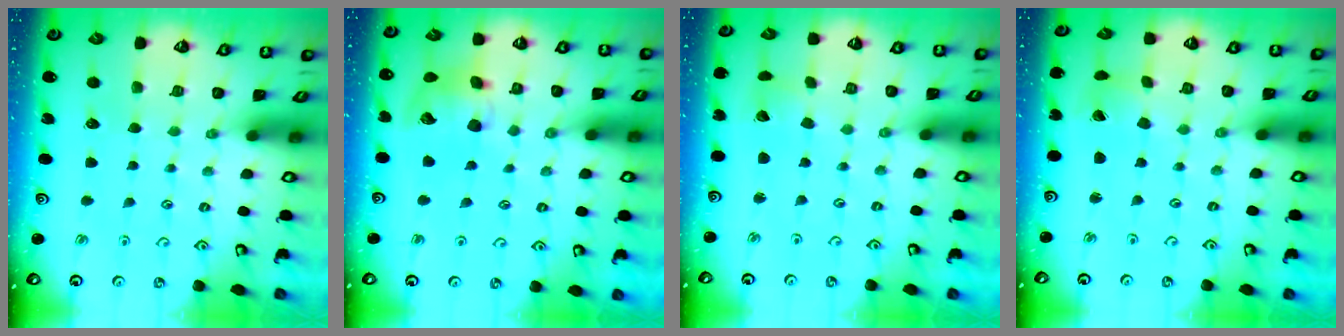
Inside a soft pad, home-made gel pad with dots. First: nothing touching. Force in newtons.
{"total": 13.3, "press": 13.2, "slide": 2.1}
{"total": 2.6, "press": 2.6, "slide": 0.3}
{"total": 1.4, "press": 1.4, "slide": 0.2}